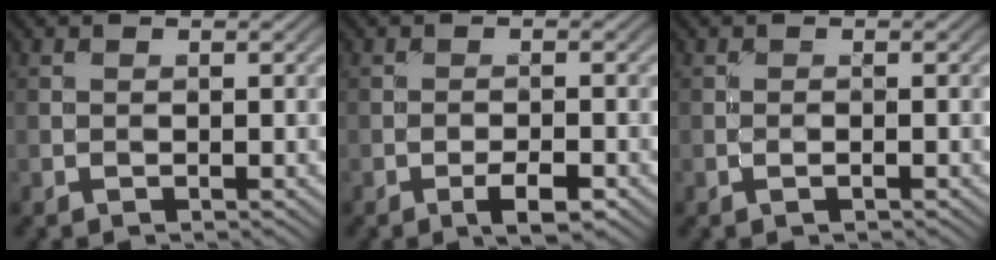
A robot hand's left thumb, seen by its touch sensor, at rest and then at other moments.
{"total": 3.0, "force": [-1.6, 0.8, 2.4], "torque": [-0.043, 0.001, -0.030]}
{"total": 0.5, "force": [-0.3, 0.0, 0.5], "torque": [-0.012, 0.002, -0.007]}